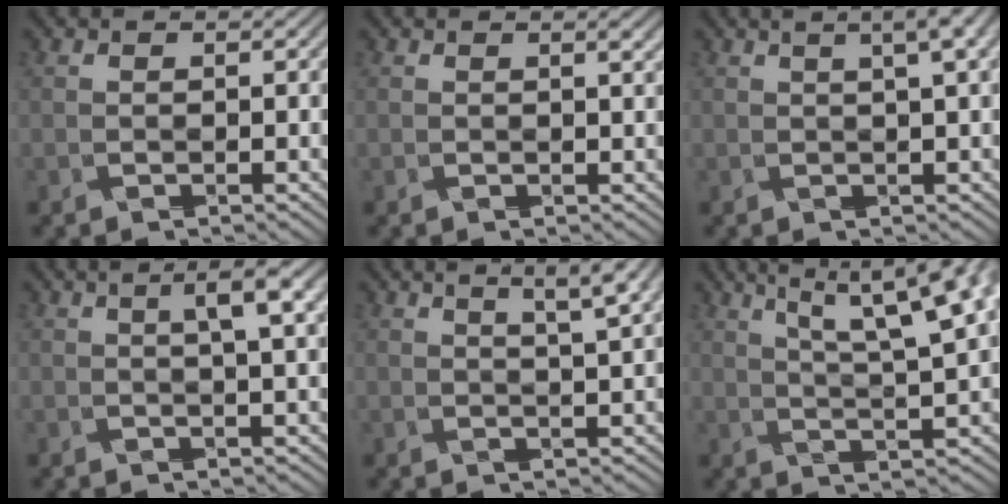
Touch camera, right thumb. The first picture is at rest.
{"total": 1.0, "force": [0.3, 0.2, 0.9], "torque": [-0.025, -0.002, 0.006]}
{"total": 3.7, "force": [1.6, 0.1, 3.3], "torque": [-0.064, 0.007, 0.030]}
{"total": 4.2, "force": [1.6, 0.4, 3.9], "torque": [-0.073, 0.008, 0.028]}
{"total": 4.1, "force": [2.5, -0.3, 3.3], "torque": [-0.063, 0.009, 0.045]}
{"total": 10.3, "force": [5.8, 1.3, 8.5], "torque": [-0.144, 0.030, 0.080]}